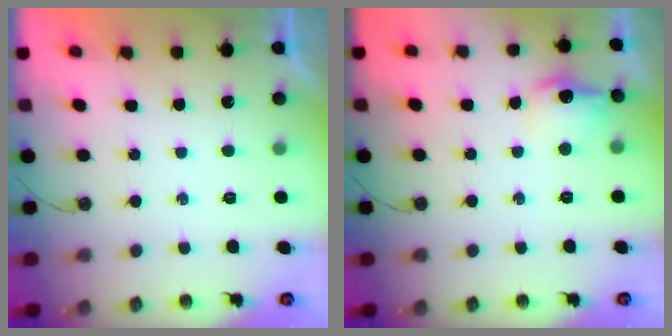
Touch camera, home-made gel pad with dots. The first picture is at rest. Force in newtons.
{"total": 10.5, "press": 10.4, "slide": 0.9}